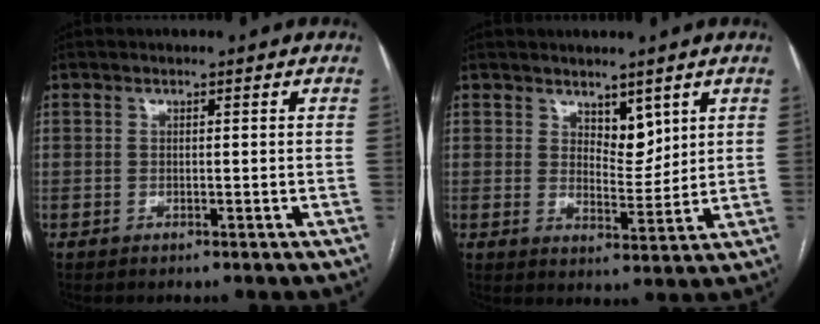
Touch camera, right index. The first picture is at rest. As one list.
[{"total": 4.5, "force": [2.8, 2.2, 2.7], "torque": [-0.041, -0.007, 0.052]}]